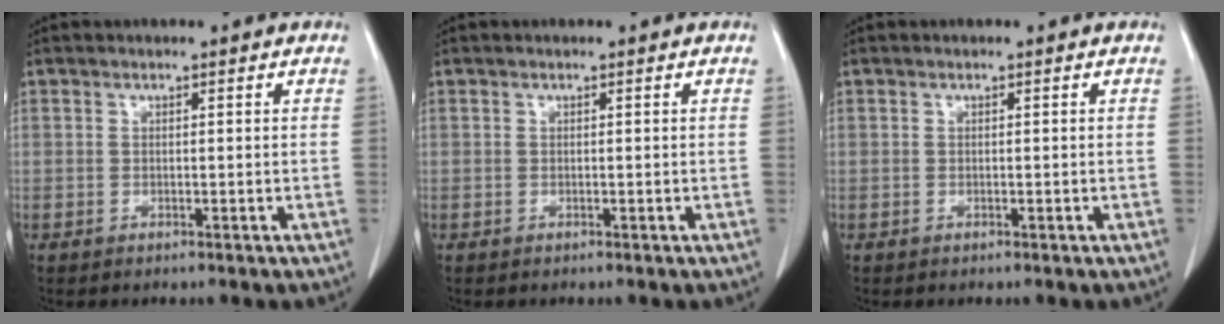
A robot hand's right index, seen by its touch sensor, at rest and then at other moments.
{"total": 0.0}
{"total": 0.0}